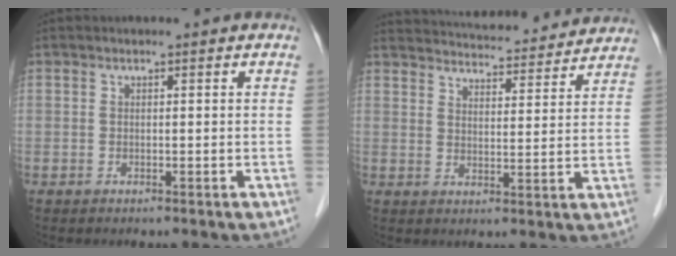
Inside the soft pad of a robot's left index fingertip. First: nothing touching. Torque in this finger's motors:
{"motor_torque": [-0.25, -0.84, 0.13, 0.05]}